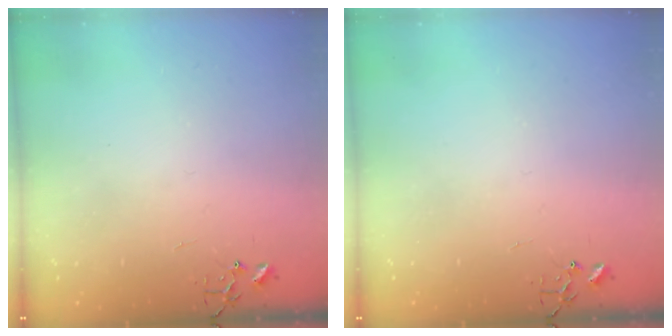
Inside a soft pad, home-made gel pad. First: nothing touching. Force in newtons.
{"total": 0.0}